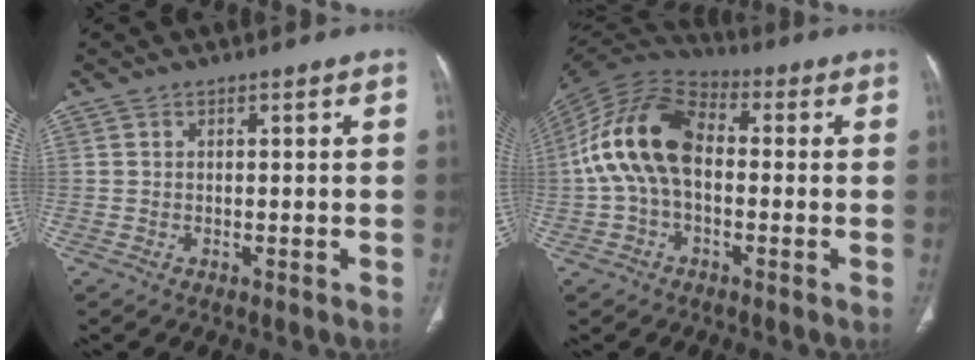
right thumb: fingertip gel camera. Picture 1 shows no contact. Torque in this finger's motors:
{"motor_torque": [0.94, 0.97, 1.10, -1.04, 0.65]}